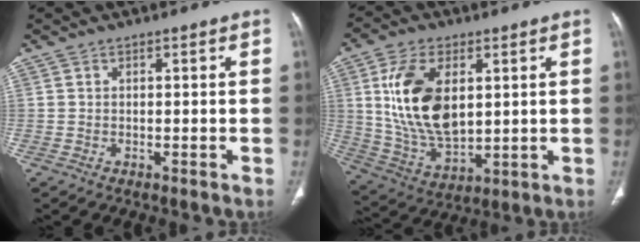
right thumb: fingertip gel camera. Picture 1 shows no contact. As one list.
[{"total": 16.5, "force": [3.6, 9.4, 13.1], "torque": [-0.237, -0.016, 0.080]}]